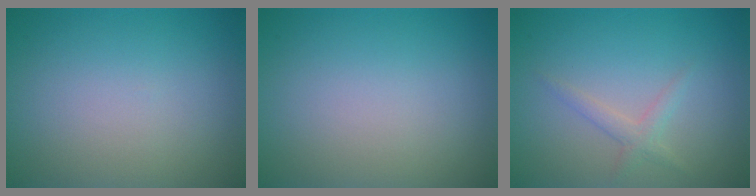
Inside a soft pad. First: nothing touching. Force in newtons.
{"total": 0.0}
{"total": 1.5, "press": 1.5, "slide": 0.1}